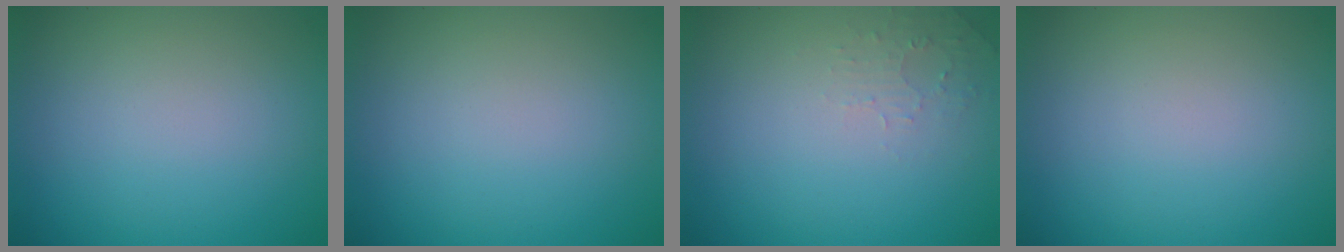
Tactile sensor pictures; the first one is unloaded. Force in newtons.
{"total": 0.0}
{"total": 1.3, "press": 1.2, "slide": 0.3}
{"total": 0.0}